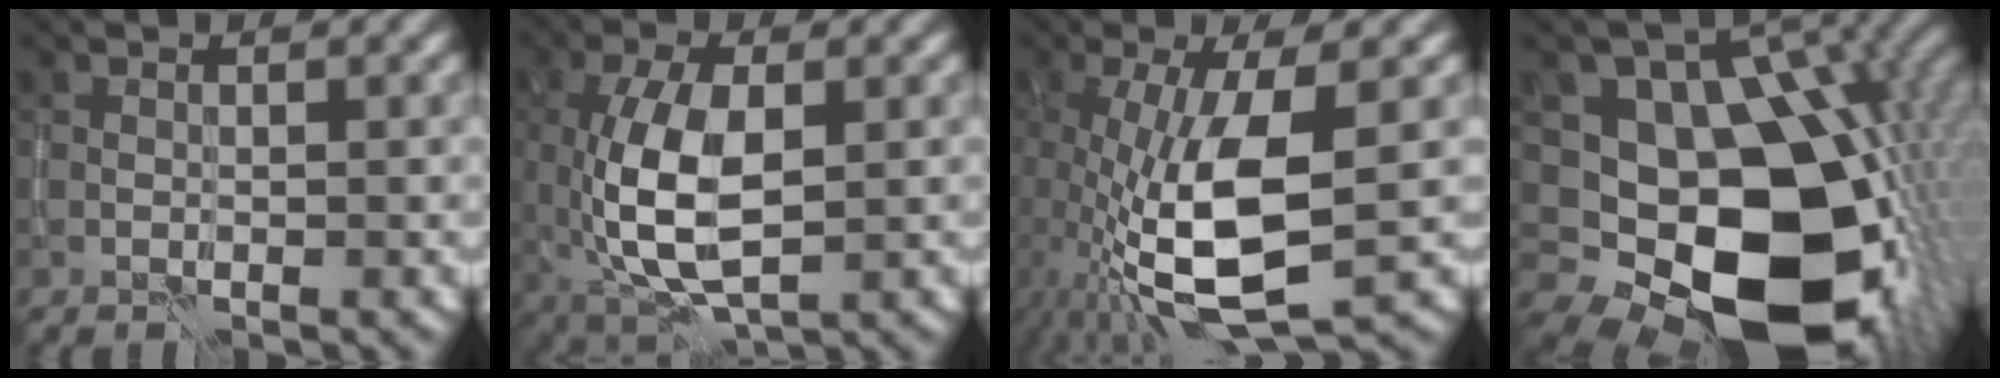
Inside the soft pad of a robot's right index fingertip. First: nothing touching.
{"total": 7.8, "force": [-0.4, 3.5, 7.0], "torque": [-0.151, -0.004, -0.003]}
{"total": 10.0, "force": [-1.3, 3.6, 9.2], "torque": [-0.194, -0.022, -0.019]}
{"total": 16.5, "force": [-2.5, 11.8, 11.2], "torque": [-0.157, -0.033, -0.029]}